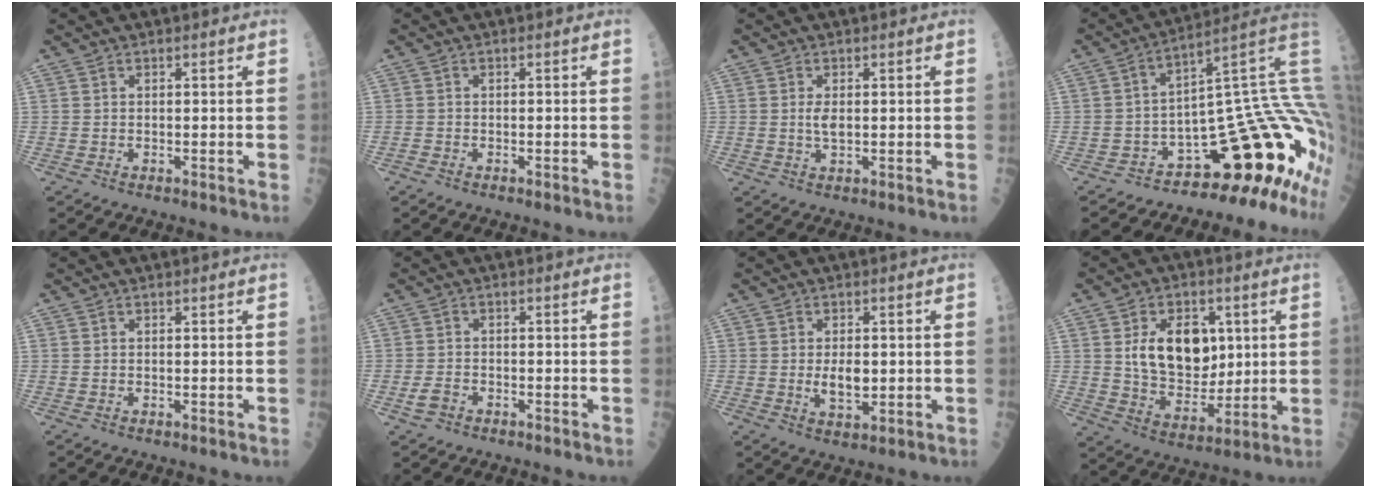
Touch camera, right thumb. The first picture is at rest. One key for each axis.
{"total": 0.6, "fx": -0.5, "fy": 0.2, "fz": 0.2, "tx": -0.005, "ty": -0.001, "tz": -0.013}
{"total": 2.4, "fx": 0.3, "fy": 0.9, "fz": 2.1, "tx": -0.039, "ty": -0.003, "tz": 0.006}
{"total": 14.1, "fx": -2.4, "fy": 5.0, "fz": 12.9, "tx": -0.095, "ty": 0.114, "tz": -0.041}
{"total": 0.0}
{"total": 2.4, "fx": -1.3, "fy": 1.6, "fz": 1.3, "tx": -0.028, "ty": 0.011, "tz": -0.023}
{"total": 4.9, "fx": -0.1, "fy": 2.6, "fz": 4.1, "tx": -0.059, "ty": -0.005, "tz": 0.004}
{"total": 14.5, "fx": 3.2, "fy": 9.5, "fz": 10.4, "tx": -0.120, "ty": -0.017, "tz": 0.063}